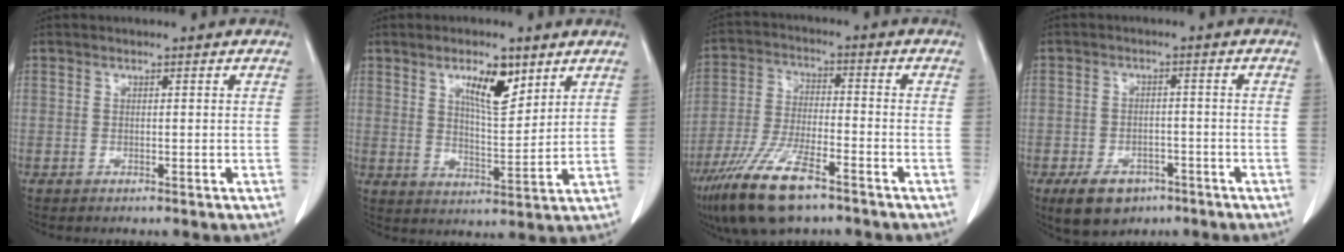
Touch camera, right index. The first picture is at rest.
{"total": 7.9, "force": [4.4, 2.2, 6.1], "torque": [-0.107, -0.001, 0.079]}
{"total": 13.0, "force": [-8.7, 3.0, 9.3], "torque": [-0.186, -0.022, -0.156]}
{"total": 6.8, "force": [-4.2, 4.2, 3.2], "torque": [-0.058, 0.000, -0.059]}